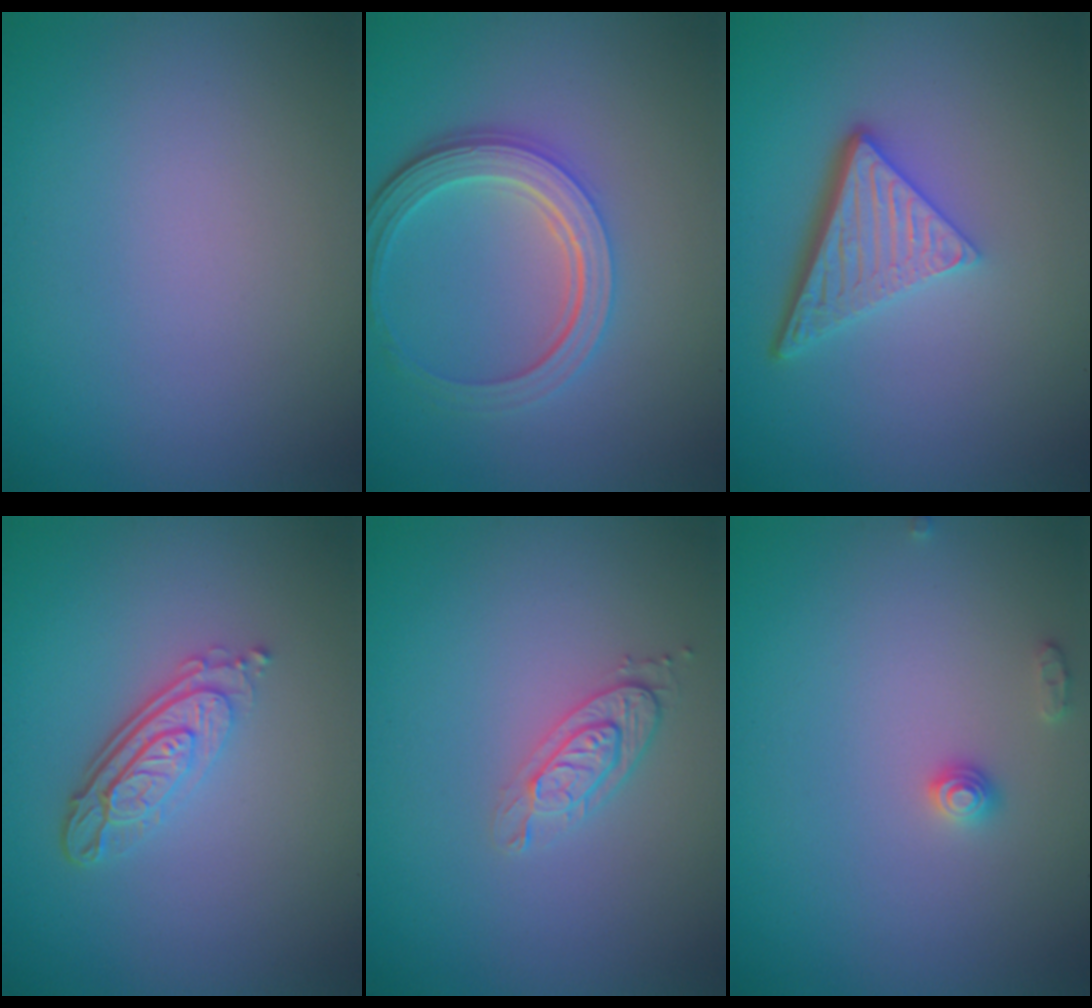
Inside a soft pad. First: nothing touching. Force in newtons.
{"total": 5.0, "press": 3.8, "slide": 3.2}
{"total": 5.1, "press": 3.5, "slide": 3.7}
{"total": 4.1, "press": 2.9, "slide": 3.0}
{"total": 2.1, "press": 1.9, "slide": 0.8}
{"total": 1.2, "press": 1.2, "slide": 0.0}